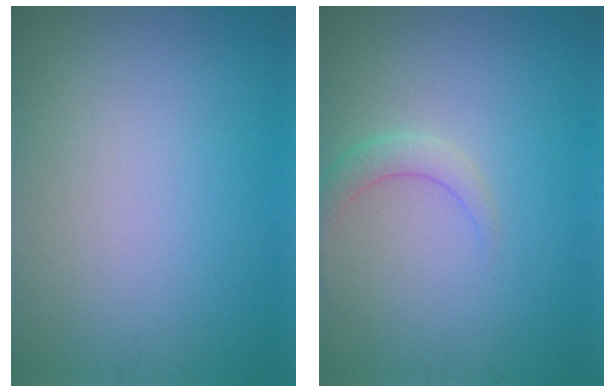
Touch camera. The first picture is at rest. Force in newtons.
{"total": 1.8, "press": 1.8, "slide": 0.1}